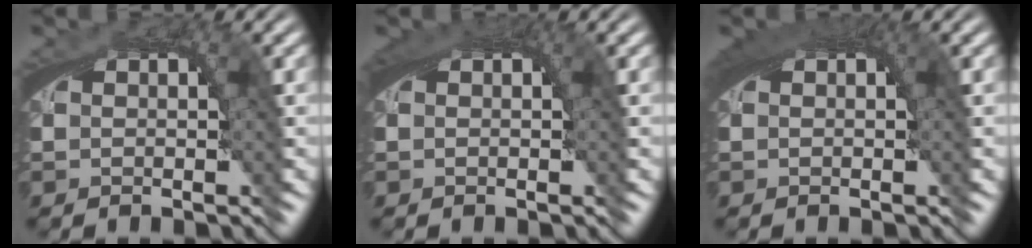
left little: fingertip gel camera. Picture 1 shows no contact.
{"total": 1.4, "force": [0.5, 0.2, 1.3], "torque": [-0.019, 0.003, 0.008]}
{"total": 2.4, "force": [1.0, 0.6, 2.1], "torque": [-0.026, 0.009, 0.014]}